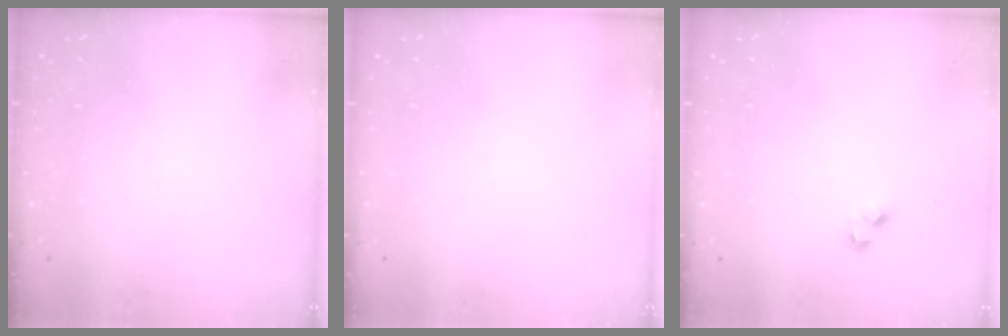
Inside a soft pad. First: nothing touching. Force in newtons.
{"total": 0.0}
{"total": 2.3, "press": 2.3, "slide": 0.2}